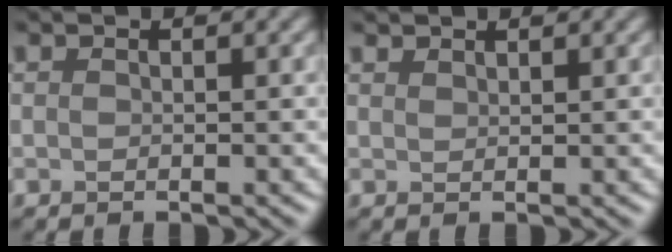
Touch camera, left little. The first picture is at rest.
{"total": 1.1, "force": [1.1, 0.1, 0.1], "torque": [-0.003, 0.000, 0.020]}